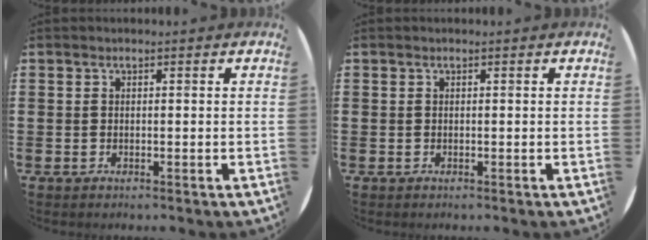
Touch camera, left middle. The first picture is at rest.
{"total": 0.0}